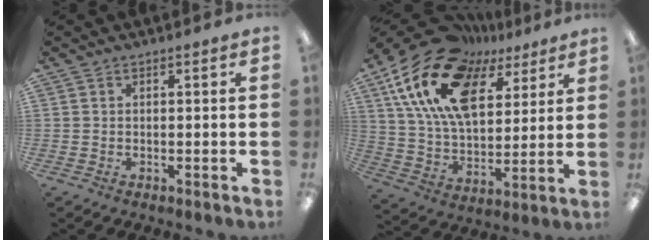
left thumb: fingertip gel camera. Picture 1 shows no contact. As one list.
[{"total": 22.9, "force": [12.4, 12.7, 14.4], "torque": [-0.290, -0.056, 0.218]}]